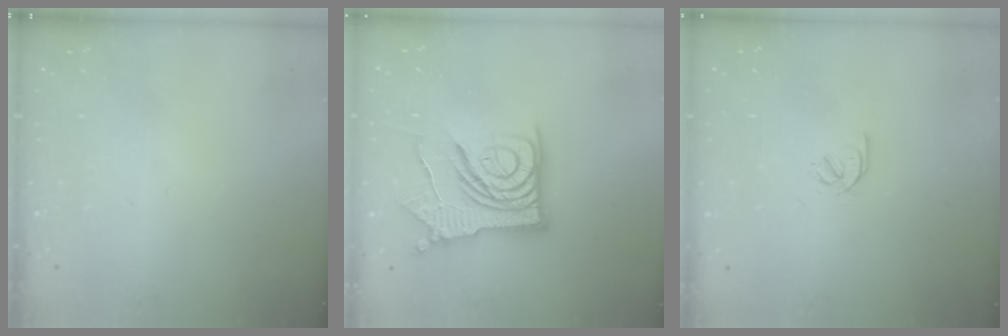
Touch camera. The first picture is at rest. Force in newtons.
{"total": 15.6, "press": 15.5, "slide": 1.5}
{"total": 2.1, "press": 2.0, "slide": 0.7}